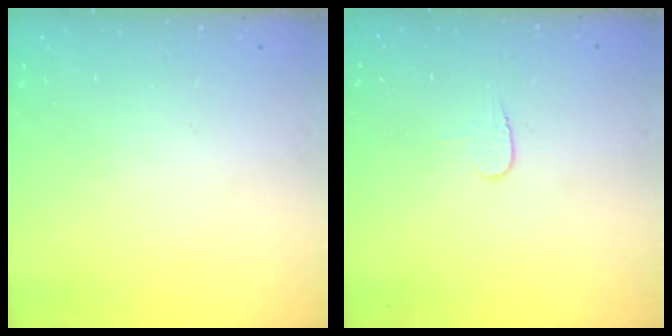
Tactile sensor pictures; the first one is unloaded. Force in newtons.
{"total": 4.0, "press": 4.0, "slide": 0.4}